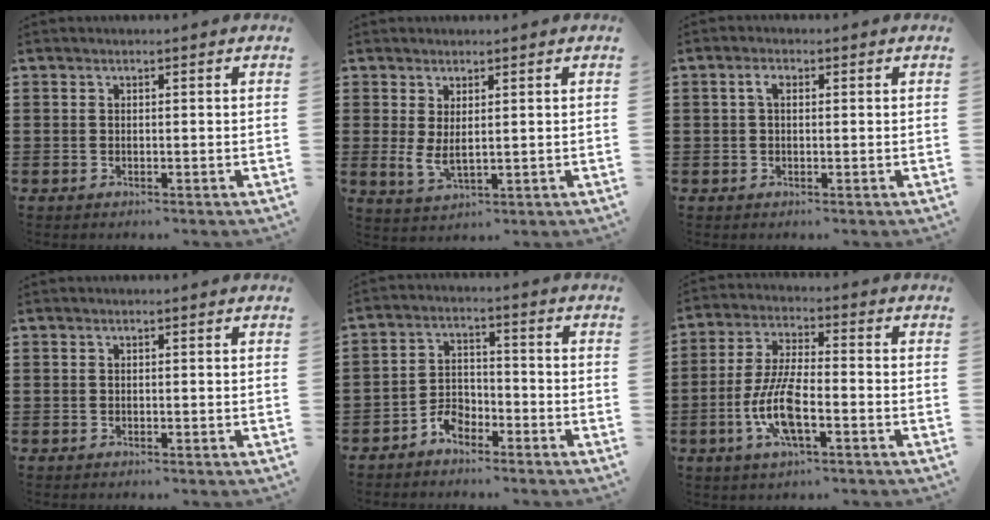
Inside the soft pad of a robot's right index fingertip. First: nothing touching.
{"total": 3.1, "force": [1.1, 1.1, 2.7], "torque": [-0.061, -0.002, 0.020]}
{"total": 1.9, "force": [0.4, 1.0, 1.6], "torque": [-0.034, 0.009, 0.005]}
{"total": 0.0}
{"total": 4.2, "force": [-3.3, 2.2, 1.4], "torque": [-0.036, 0.011, -0.067]}
{"total": 9.1, "force": [-3.0, 2.7, 8.1], "torque": [-0.180, -0.012, -0.060]}